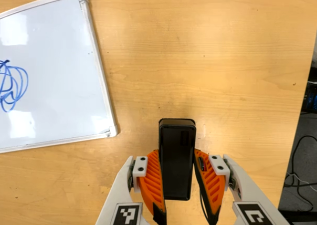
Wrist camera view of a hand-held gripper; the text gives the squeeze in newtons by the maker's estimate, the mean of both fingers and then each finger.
{"total": 4.6, "left": 3.0, "right": 6.3}